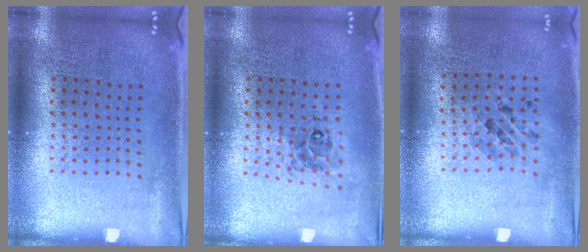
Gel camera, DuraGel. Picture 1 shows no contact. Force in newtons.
{"total": 0.5, "press": 0.5, "slide": 0.0}
{"total": 0.9, "press": 0.8, "slide": 0.2}